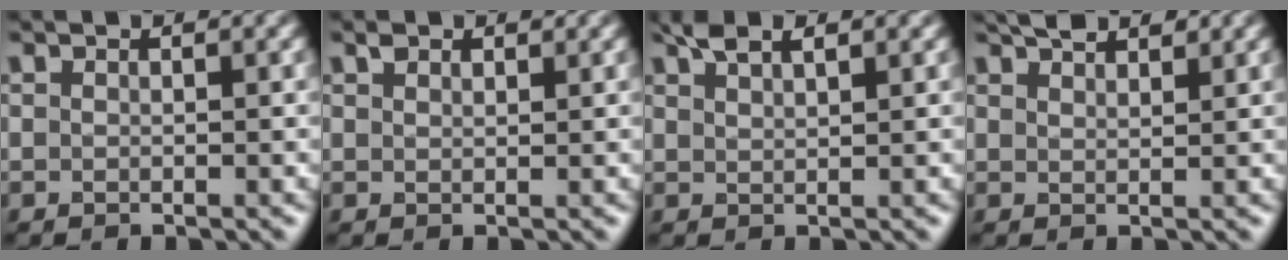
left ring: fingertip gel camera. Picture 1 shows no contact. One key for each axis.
{"total": 1.1, "fx": 0.9, "fy": 0.5, "fz": 0.4, "tx": -0.008, "ty": 0.003, "tz": 0.017}
{"total": 2.7, "fx": 1.9, "fy": 0.7, "fz": 1.8, "tx": -0.027, "ty": 0.007, "tz": 0.036}
{"total": 2.6, "fx": 2.3, "fy": 0.6, "fz": 1.0, "tx": -0.012, "ty": 0.007, "tz": 0.040}